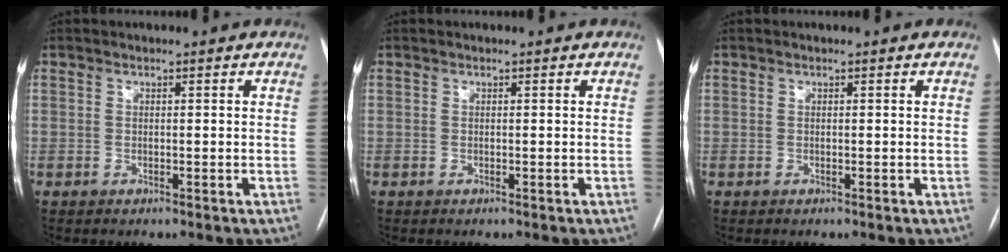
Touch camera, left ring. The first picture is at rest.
{"total": 0.0}
{"total": 0.0}